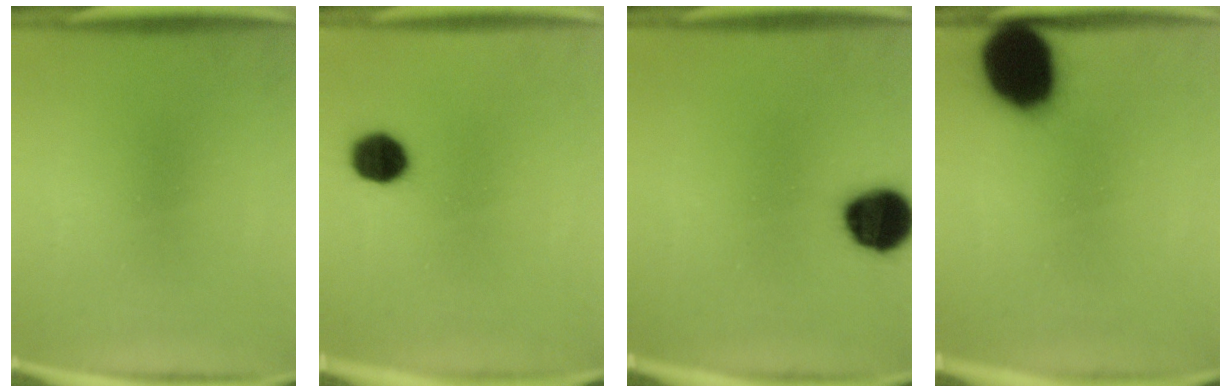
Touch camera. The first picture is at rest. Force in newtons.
{"total": 7.2}
{"total": 11.5}
{"total": 16.8}